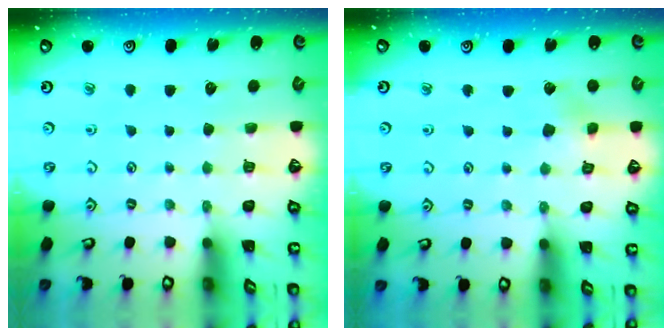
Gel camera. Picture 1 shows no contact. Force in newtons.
{"total": 5.4, "press": 5.3, "slide": 0.8}